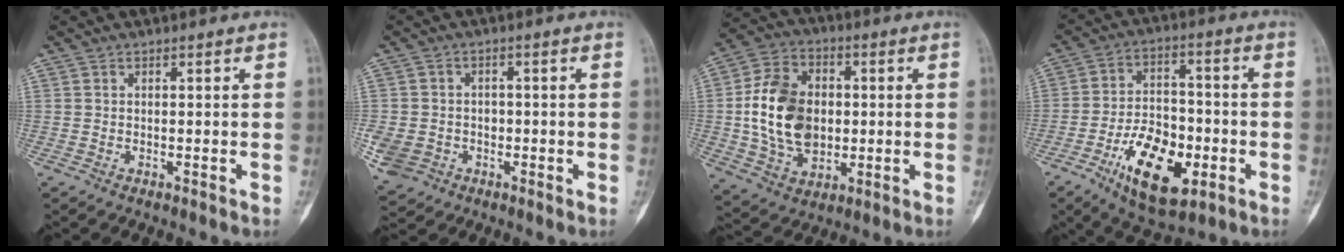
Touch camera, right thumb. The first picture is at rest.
{"total": 8.2, "force": [-2.6, 7.1, 3.1], "torque": [-0.068, 0.018, -0.033]}
{"total": 16.4, "force": [0.1, 12.0, 11.2], "torque": [-0.180, 0.010, 0.006]}
{"total": 15.3, "force": [-6.0, 8.0, 11.6], "torque": [-0.167, 0.021, -0.097]}